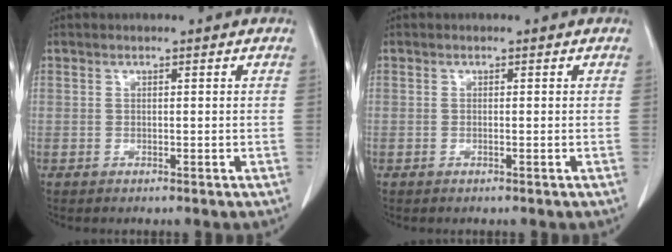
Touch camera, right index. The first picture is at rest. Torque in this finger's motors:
{"motor_torque": [0.03, 0.01, 0.03, 0.01]}